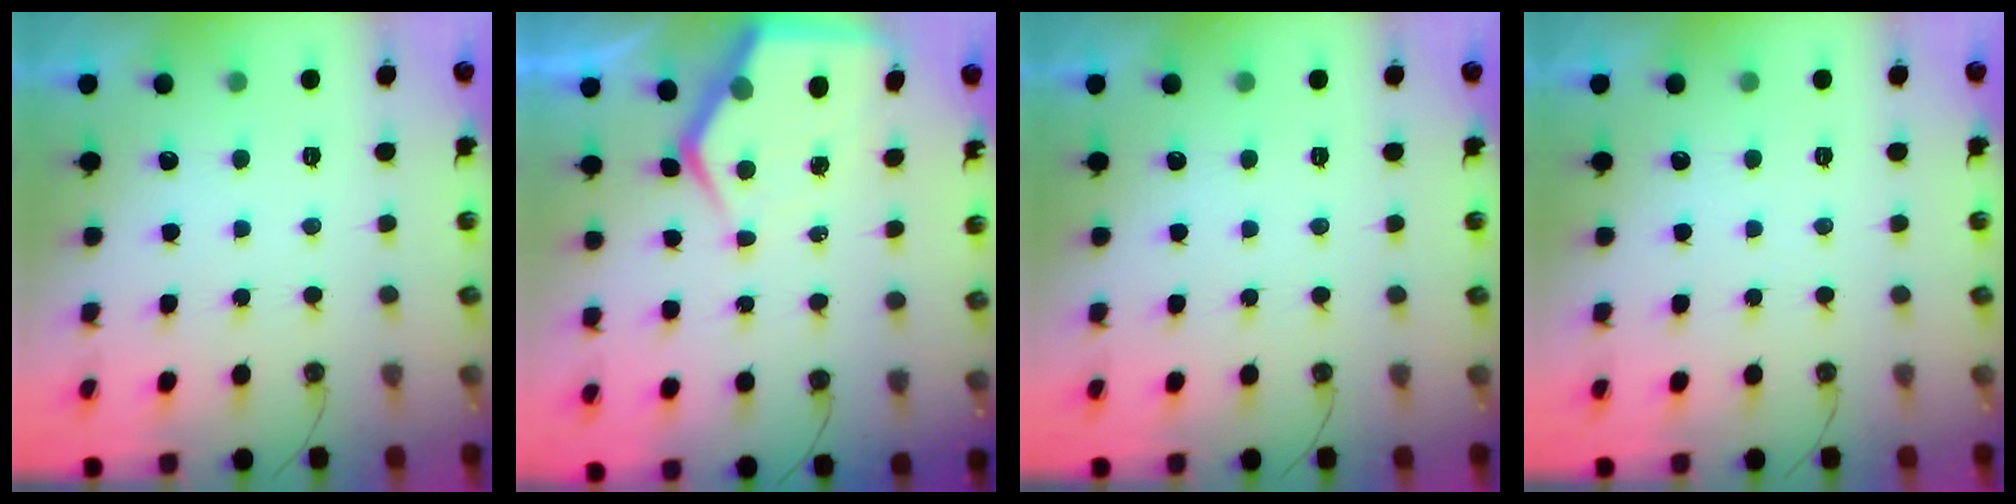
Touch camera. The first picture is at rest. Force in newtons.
{"total": 9.3, "press": 9.2, "slide": 1.1}
{"total": 0.0}
{"total": 0.0}